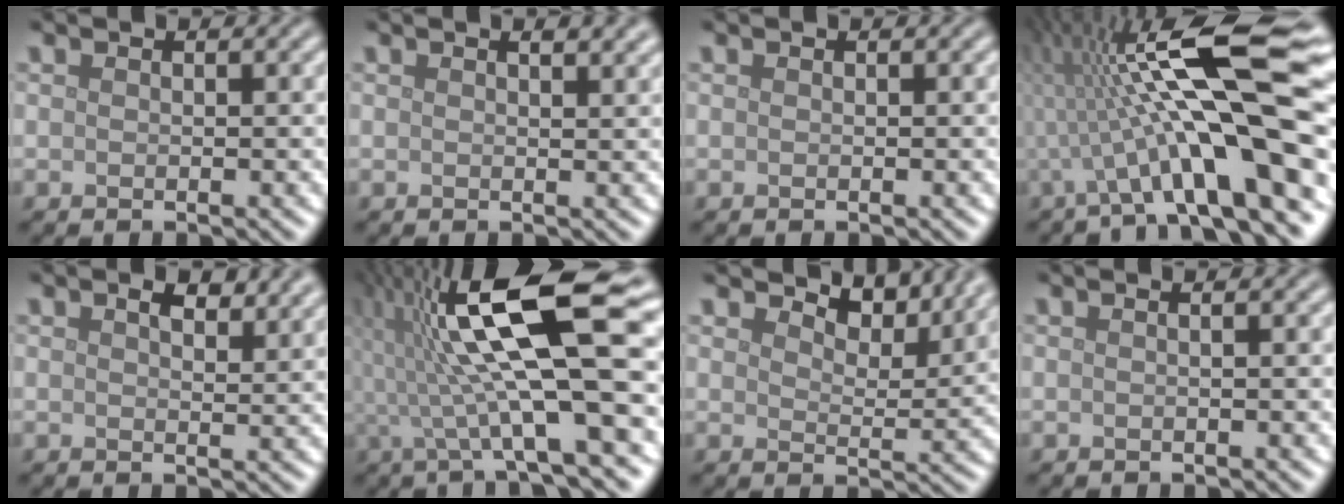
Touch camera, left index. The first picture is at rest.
{"total": 1.9, "force": [1.2, 0.6, 1.3], "torque": [-0.011, 0.003, 0.013]}
{"total": 0.0}
{"total": 15.2, "force": [-0.4, 3.3, 14.8], "torque": [-0.218, 0.029, -0.005]}
{"total": 2.5, "force": [1.7, 0.8, 1.7], "torque": [-0.026, 0.000, 0.030]}
{"total": 14.9, "force": [1.6, 3.2, 14.4], "torque": [-0.243, 0.024, 0.021]}
{"total": 4.3, "force": [3.8, 1.3, 1.4], "torque": [-0.032, -0.002, 0.054]}
{"total": 1.6, "force": [0.3, 0.8, 1.4], "torque": [-0.008, -0.003, -0.011]}